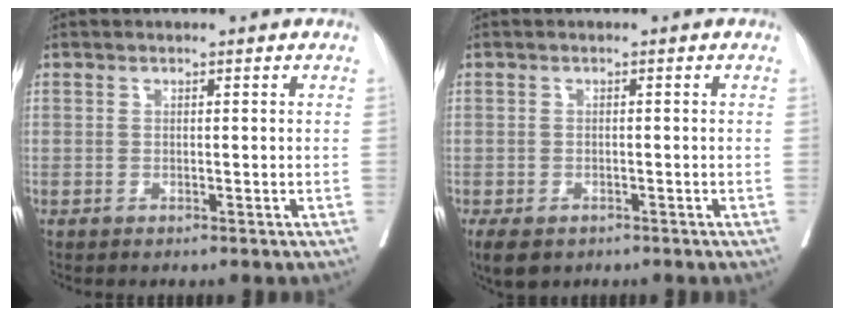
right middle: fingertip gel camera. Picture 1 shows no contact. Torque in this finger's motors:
{"motor_torque": [0.69, -0.65, 0.04, 0.03]}